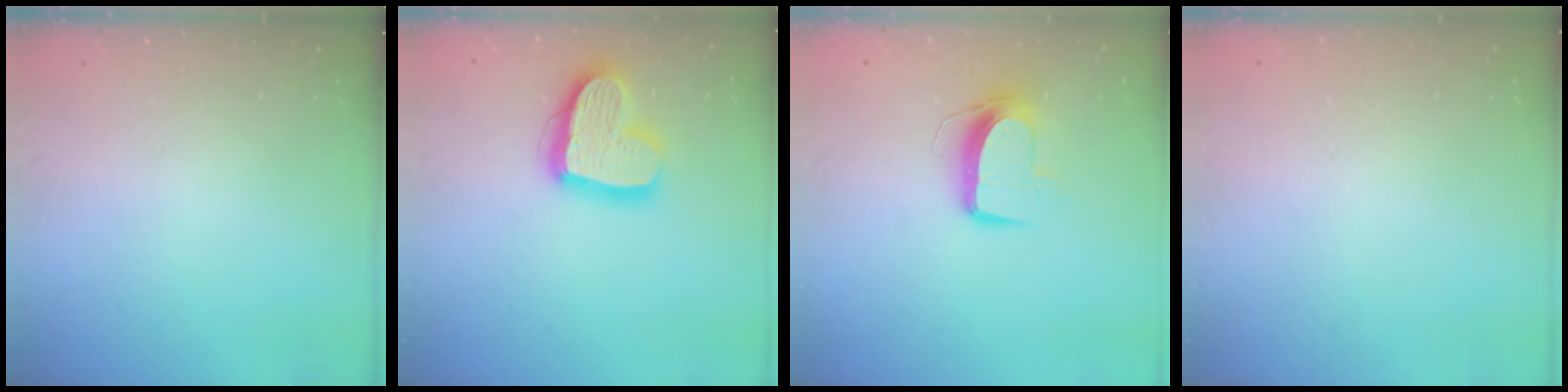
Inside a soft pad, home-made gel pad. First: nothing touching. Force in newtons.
{"total": 17.6, "press": 17.5, "slide": 1.9}
{"total": 9.8, "press": 9.8, "slide": 1.0}
{"total": 0.0}